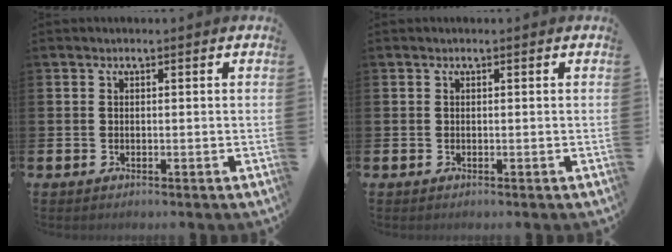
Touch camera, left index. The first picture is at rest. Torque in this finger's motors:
{"motor_torque": [-0.01, 0.01, 0.00, 0.00]}